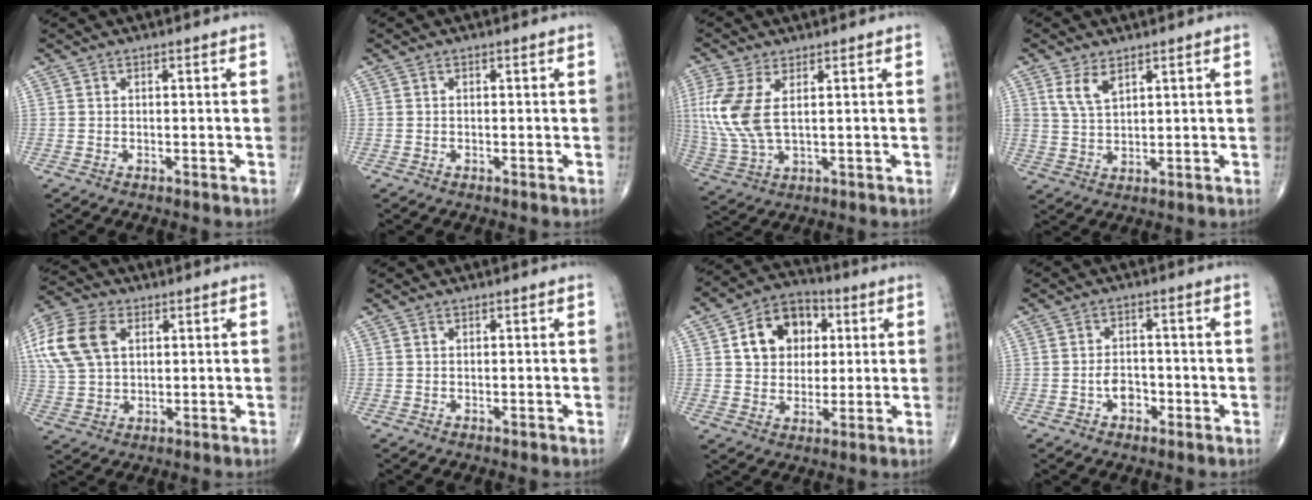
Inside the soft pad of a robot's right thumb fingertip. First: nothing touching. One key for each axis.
{"total": 0.0}
{"total": 10.5, "fx": 2.2, "fy": 4.8, "fz": 9.0, "tx": -0.231, "ty": -0.004, "tz": 0.053}
{"total": 4.8, "fx": 2.7, "fy": 2.4, "fz": 3.2, "tx": -0.058, "ty": -0.012, "tz": 0.058}
{"total": 15.2, "fx": 4.5, "fy": 10.1, "fz": 10.4, "tx": -0.233, "ty": 0.005, "tz": 0.086}
{"total": 0.0}
{"total": 12.6, "fx": 3.4, "fy": 9.7, "fz": 7.4, "tx": -0.080, "ty": 0.004, "tz": 0.050}
{"total": 4.1, "fx": -1.5, "fy": 2.8, "fz": 2.5, "tx": -0.024, "ty": 0.016, "tz": -0.027}